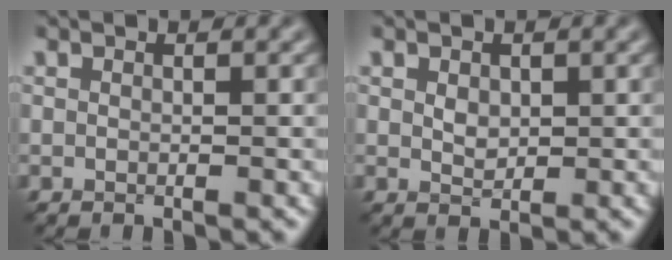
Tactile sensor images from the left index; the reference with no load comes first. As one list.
[{"total": 1.4, "force": [0.3, 1.0, 0.9], "torque": [-0.020, -0.002, 0.006]}]